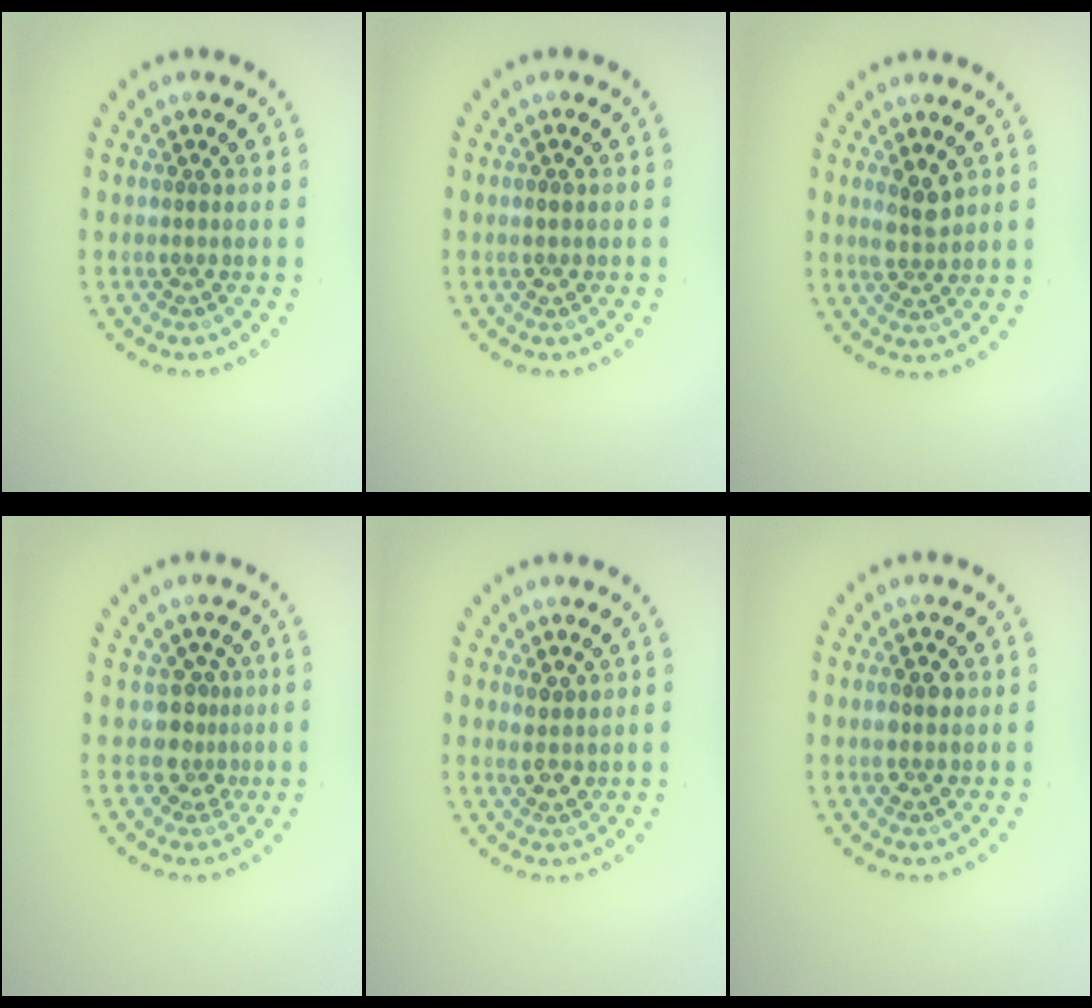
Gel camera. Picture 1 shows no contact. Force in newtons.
{"total": 0.9, "press": 0.9, "slide": 0.1}
{"total": 2.2, "press": 2.1, "slide": 0.7}
{"total": 2.5, "press": 1.9, "slide": 1.6}
{"total": 1.8, "press": 1.7, "slide": 0.6}
{"total": 1.8, "press": 1.8, "slide": 0.1}